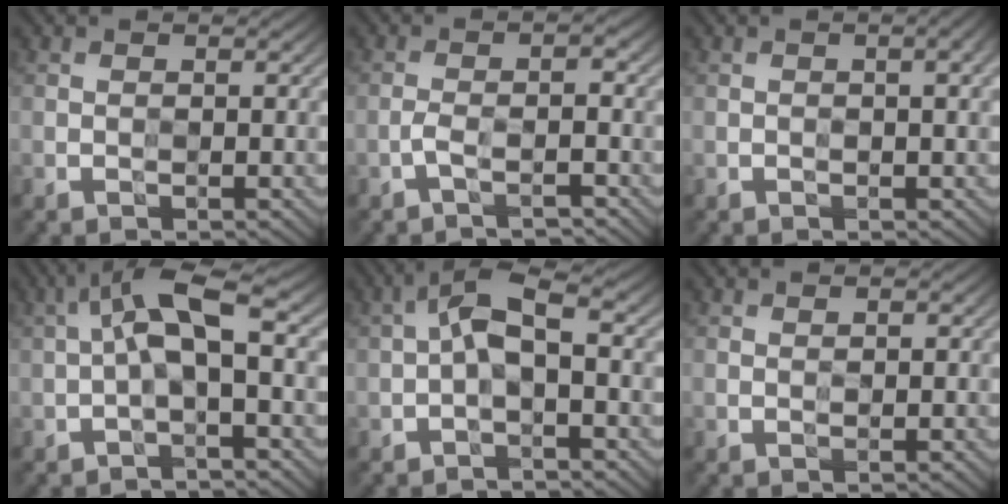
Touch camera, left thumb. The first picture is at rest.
{"total": 2.5, "force": [-1.6, 0.5, 1.8], "torque": [-0.037, 0.005, -0.038]}
{"total": 2.7, "force": [0.4, 0.6, 2.6], "torque": [-0.035, 0.006, 0.004]}
{"total": 7.1, "force": [0.4, 2.0, 6.8], "torque": [-0.130, 0.028, -0.007]}
{"total": 4.9, "force": [-0.3, 1.7, 4.6], "torque": [-0.093, 0.018, -0.018]}
{"total": 0.6, "force": [0.6, 0.0, 0.2], "torque": [-0.004, 0.000, 0.009]}